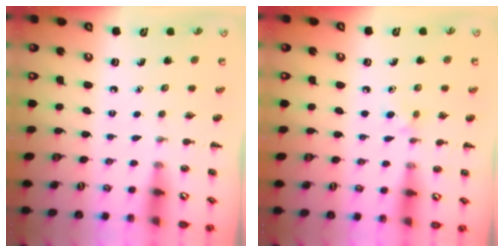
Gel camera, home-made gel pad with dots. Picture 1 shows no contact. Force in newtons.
{"total": 5.0, "press": 4.8, "slide": 1.4}